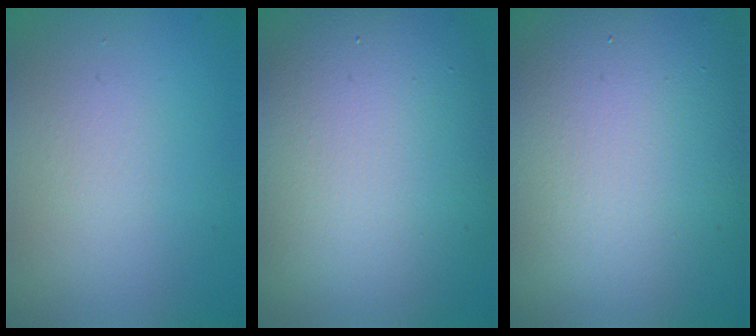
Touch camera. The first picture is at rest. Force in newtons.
{"total": 15.2, "press": 15.2, "slide": 1.1}
{"total": 21.2, "press": 21.1, "slide": 1.4}